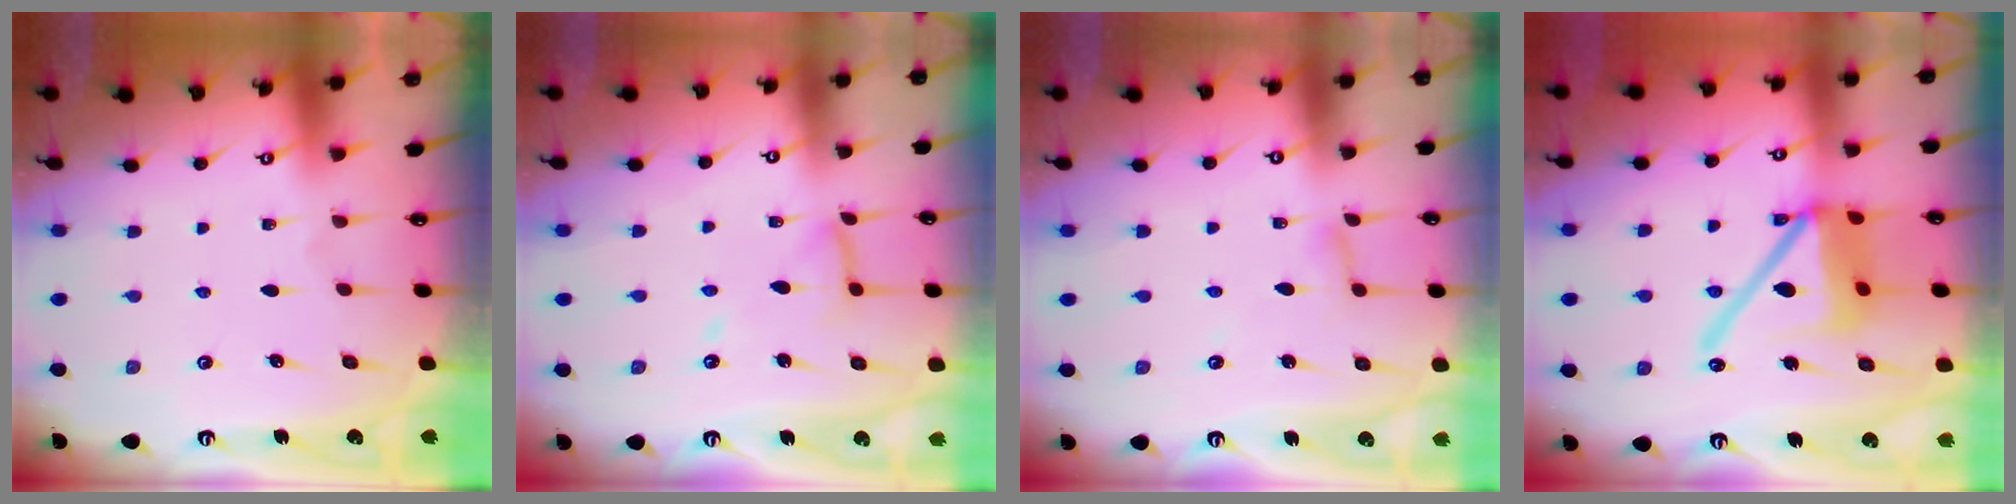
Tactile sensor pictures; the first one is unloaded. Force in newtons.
{"total": 10.7, "press": 10.6, "slide": 0.9}
{"total": 2.4, "press": 2.4, "slide": 0.1}
{"total": 17.4, "press": 17.3, "slide": 1.9}